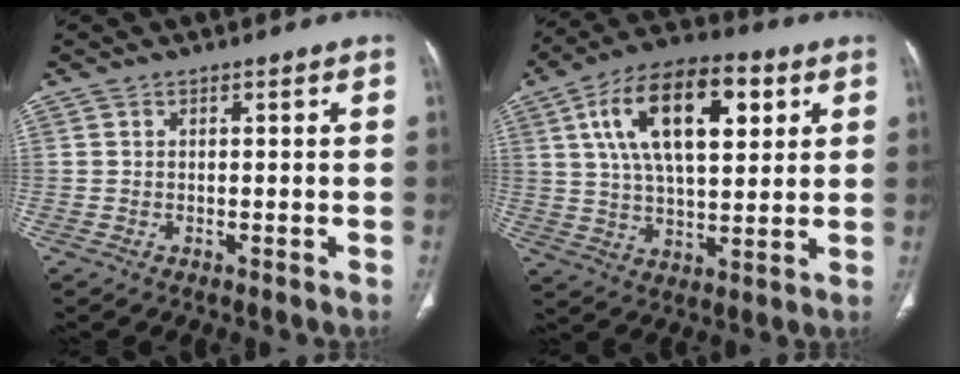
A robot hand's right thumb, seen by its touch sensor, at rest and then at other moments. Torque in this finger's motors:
{"motor_torque": [0.75, 4.27, 1.47, -0.23, 0.56]}